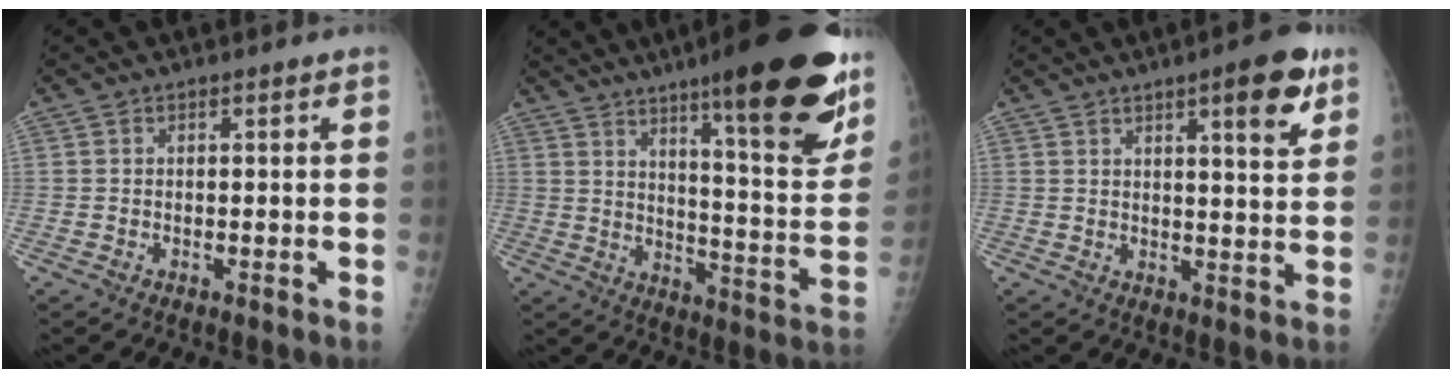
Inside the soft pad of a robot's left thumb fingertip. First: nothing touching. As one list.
[{"total": 25.5, "force": [15.7, 4.4, 19.7], "torque": [-0.252, -0.072, 0.227]}, {"total": 9.2, "force": [5.1, 2.0, 7.5], "torque": [-0.087, -0.025, 0.065]}]